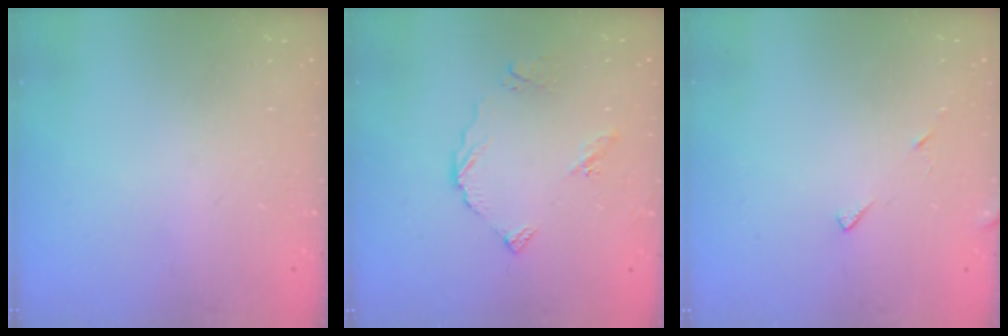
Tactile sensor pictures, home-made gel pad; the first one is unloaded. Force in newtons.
{"total": 6.9, "press": 6.9, "slide": 0.5}
{"total": 5.7, "press": 5.7, "slide": 0.6}